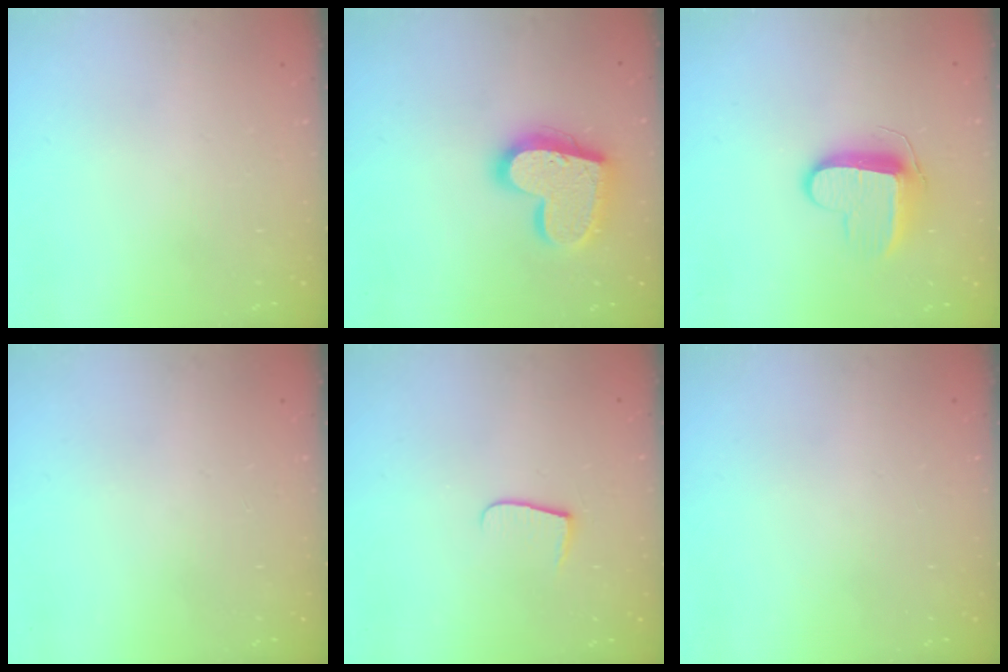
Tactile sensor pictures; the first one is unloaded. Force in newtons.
{"total": 19.0, "press": 18.9, "slide": 1.6}
{"total": 9.6, "press": 9.6, "slide": 0.6}
{"total": 0.0}
{"total": 4.8, "press": 4.8, "slide": 0.6}
{"total": 0.0}